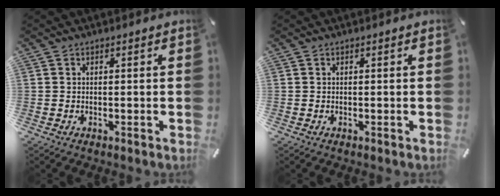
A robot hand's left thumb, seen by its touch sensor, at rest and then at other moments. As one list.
[{"total": 0.0}]